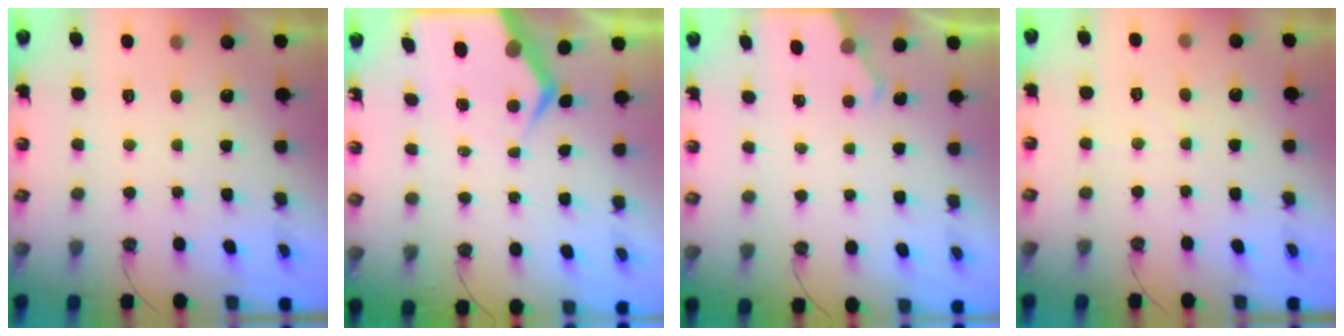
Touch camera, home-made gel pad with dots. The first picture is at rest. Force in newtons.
{"total": 8.4, "press": 8.3, "slide": 1.2}
{"total": 2.8, "press": 2.8, "slide": 0.5}
{"total": 3.6, "press": 3.6, "slide": 0.6}